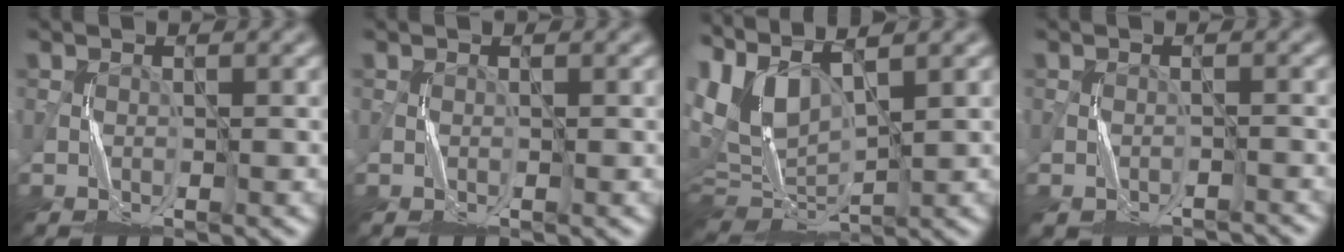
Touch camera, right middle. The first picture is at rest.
{"total": 0.0}
{"total": 6.4, "force": [2.6, 3.4, 4.7], "torque": [-0.113, 0.008, 0.053]}
{"total": 2.7, "force": [-2.2, 1.2, 1.0], "torque": [-0.020, -0.006, -0.035]}